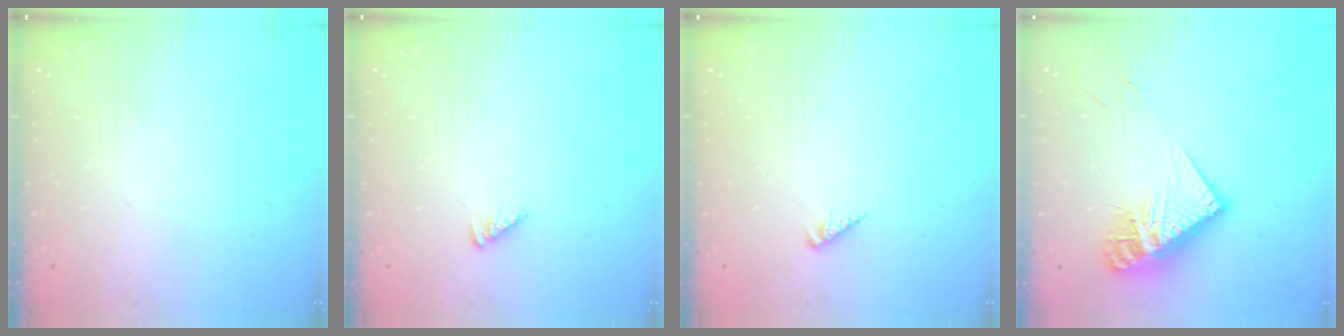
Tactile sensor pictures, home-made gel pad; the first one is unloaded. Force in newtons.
{"total": 2.7, "press": 2.7, "slide": 0.4}
{"total": 2.1, "press": 2.0, "slide": 0.5}
{"total": 16.6, "press": 16.5, "slide": 1.5}